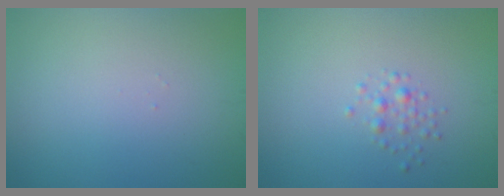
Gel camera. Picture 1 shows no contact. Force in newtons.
{"total": 1.2, "press": 1.2, "slide": 0.0}